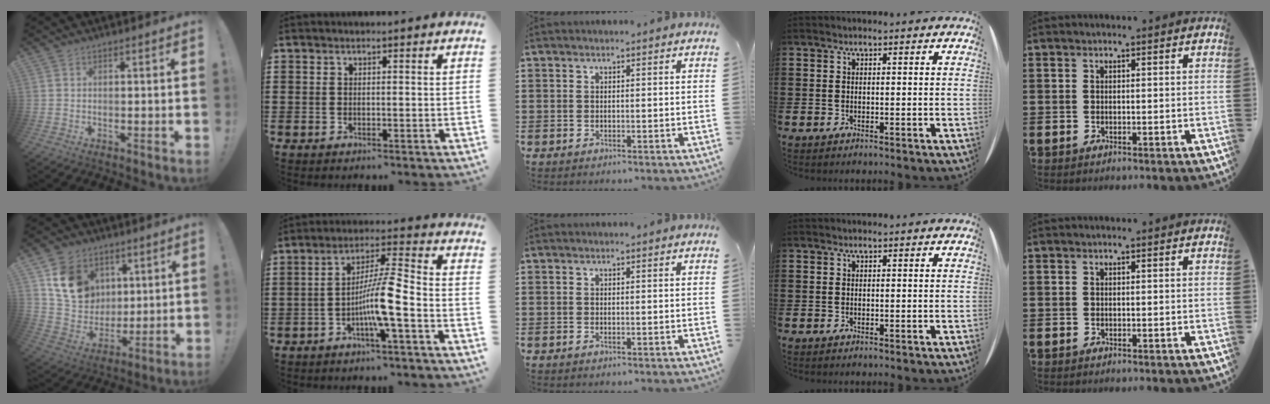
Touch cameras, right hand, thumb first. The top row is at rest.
{"thumb": {"total": 14.5, "force": [6.4, 11.7, 5.6], "torque": [-0.098, -0.025, 0.135]}, "index": {"total": 8.7, "force": [-3.4, 0.5, 8.0], "torque": [-0.156, -0.005, -0.067]}}